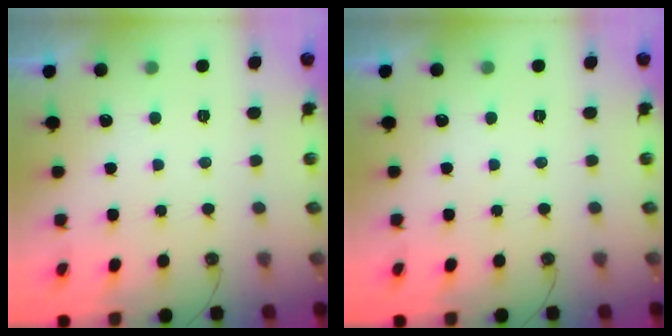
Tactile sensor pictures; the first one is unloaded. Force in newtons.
{"total": 0.0}